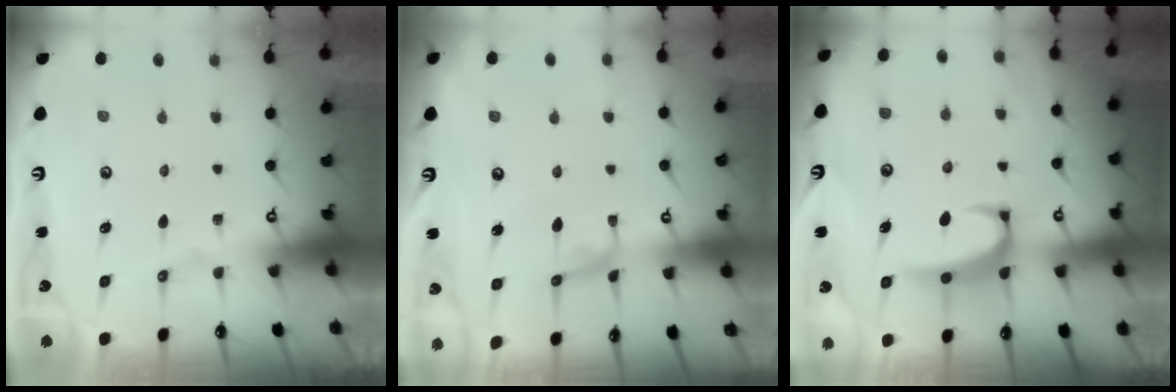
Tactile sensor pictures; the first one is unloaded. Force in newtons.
{"total": 0.0}
{"total": 3.4, "press": 3.3, "slide": 0.7}